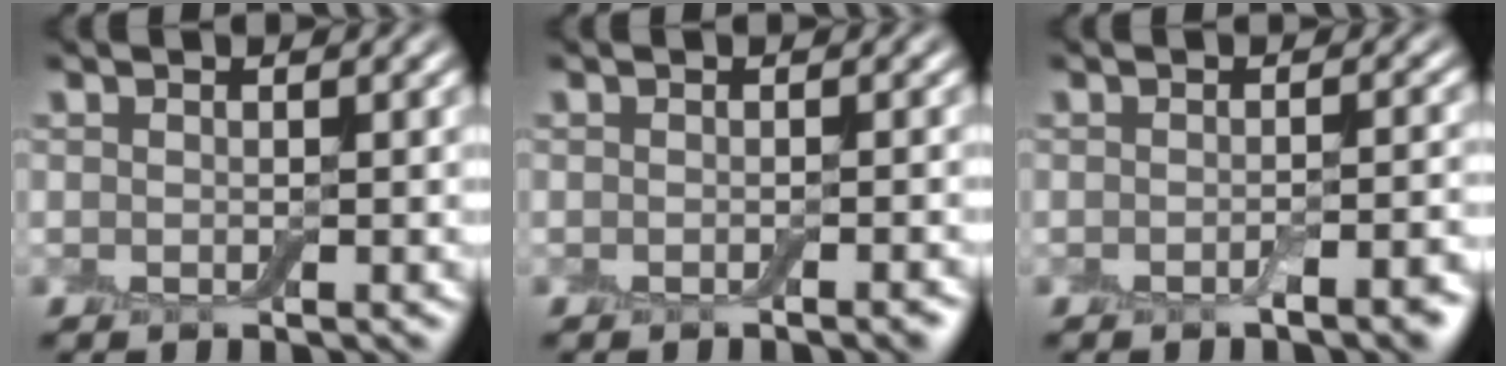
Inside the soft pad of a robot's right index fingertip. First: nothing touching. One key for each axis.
{"total": 1.2, "fx": -0.7, "fy": 0.2, "fz": 1.0, "tx": -0.008, "ty": 0.001, "tz": -0.011}
{"total": 2.4, "fx": -1.3, "fy": 0.5, "fz": 2.0, "tx": -0.026, "ty": 0.000, "tz": -0.022}